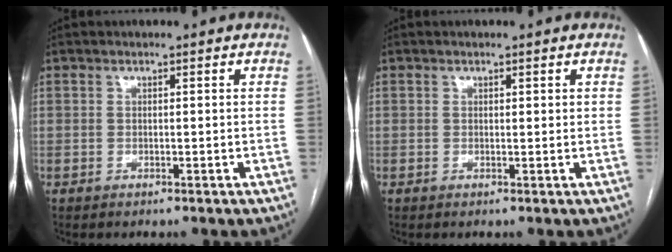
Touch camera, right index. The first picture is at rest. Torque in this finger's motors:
{"motor_torque": [0.00, 0.12, 0.02, -0.01]}